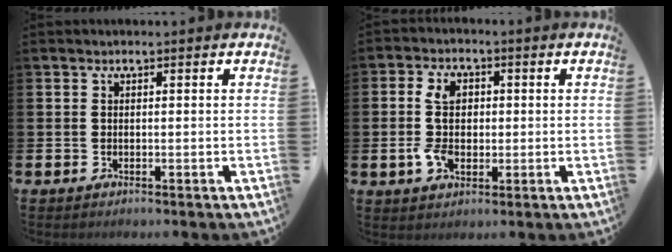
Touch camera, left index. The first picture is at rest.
{"total": 6.4, "force": [0.3, 4.2, 4.8], "torque": [-0.106, 0.009, 0.000]}